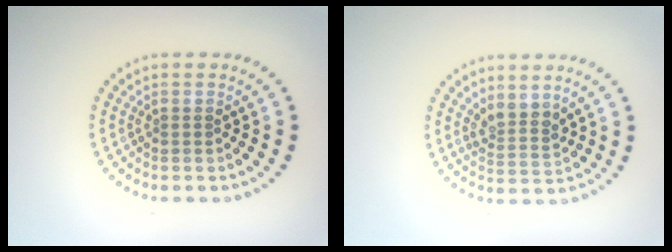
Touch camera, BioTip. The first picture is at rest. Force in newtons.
{"total": 2.4, "press": 1.9, "slide": 1.4}